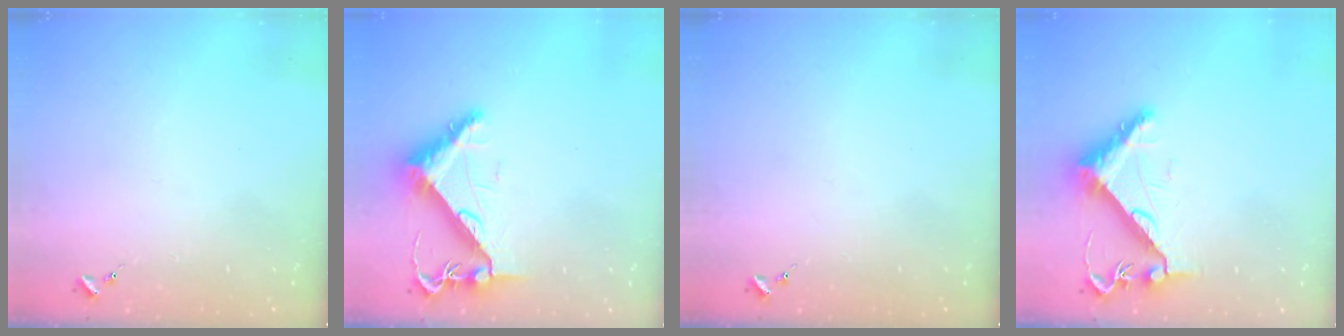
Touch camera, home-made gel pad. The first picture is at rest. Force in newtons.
{"total": 8.3, "press": 8.2, "slide": 1.0}
{"total": 0.0}
{"total": 8.9, "press": 8.9, "slide": 0.3}